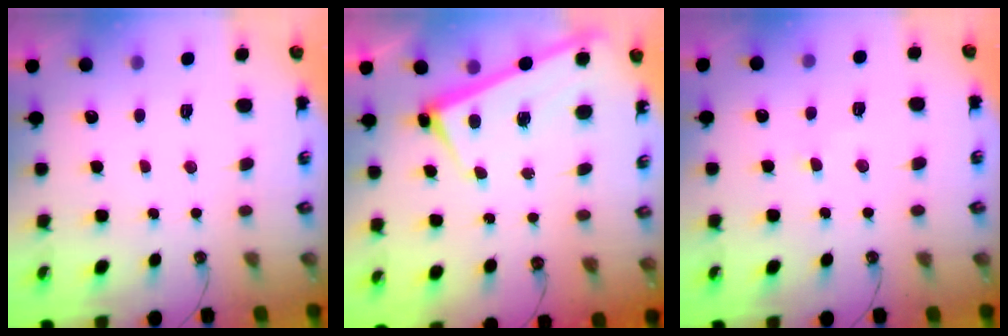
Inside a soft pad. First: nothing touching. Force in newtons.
{"total": 2.7, "press": 2.7, "slide": 0.4}
{"total": 2.4, "press": 2.4, "slide": 0.6}